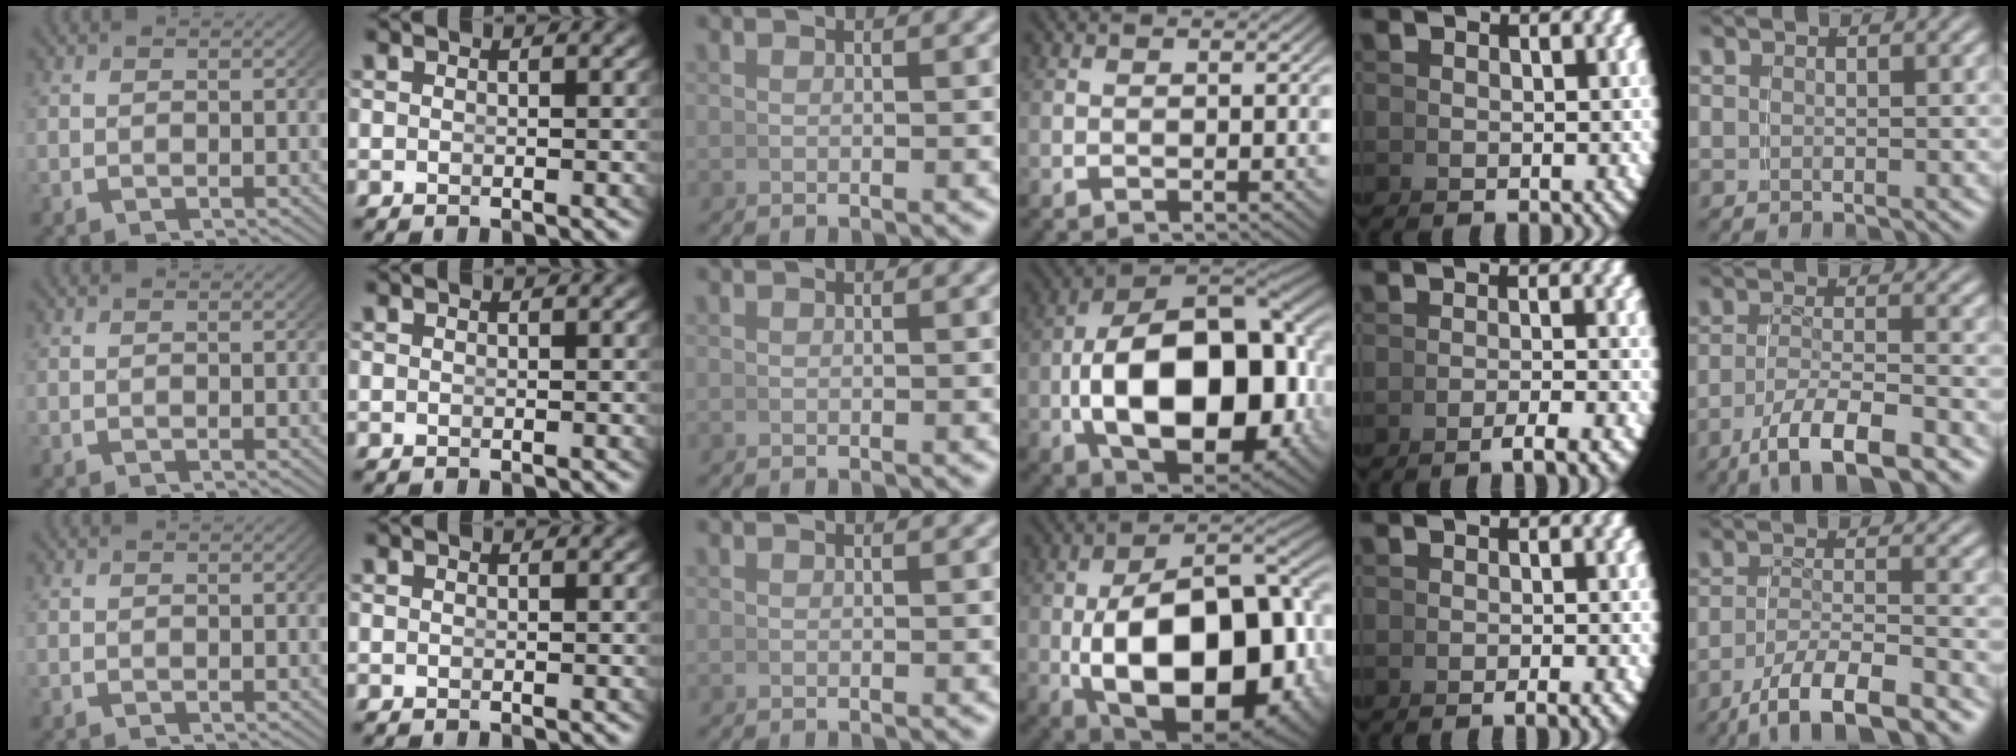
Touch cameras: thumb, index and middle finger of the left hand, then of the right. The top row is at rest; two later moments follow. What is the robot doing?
{"motion": "grasp_and_lifting", "object": "photo album"}